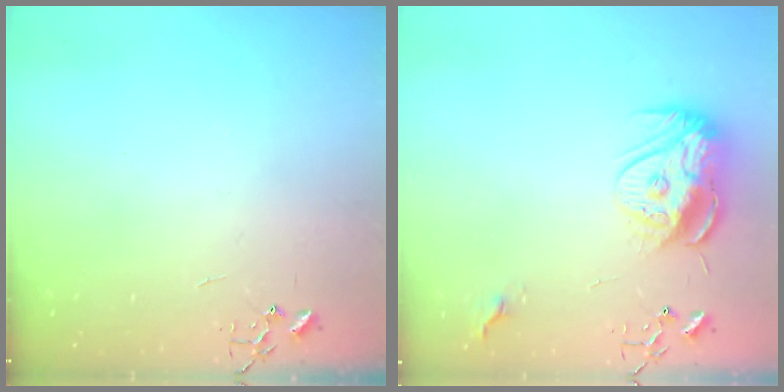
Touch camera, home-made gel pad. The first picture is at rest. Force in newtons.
{"total": 13.7, "press": 13.7, "slide": 1.2}